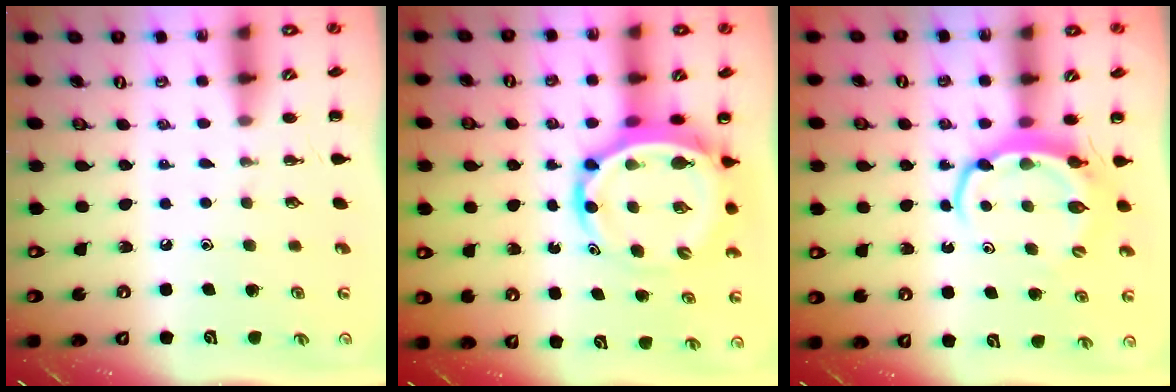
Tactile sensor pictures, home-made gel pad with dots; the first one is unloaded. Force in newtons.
{"total": 8.4, "press": 8.1, "slide": 2.4}
{"total": 6.2, "press": 6.1, "slide": 0.8}